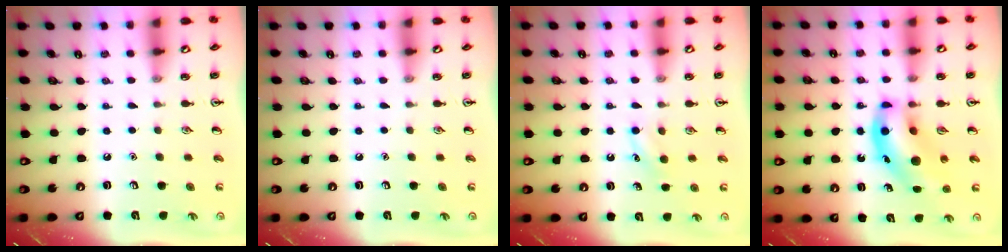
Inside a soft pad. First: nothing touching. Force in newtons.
{"total": 0.0}
{"total": 4.4, "press": 4.2, "slide": 1.3}
{"total": 12.8, "press": 12.4, "slide": 3.5}